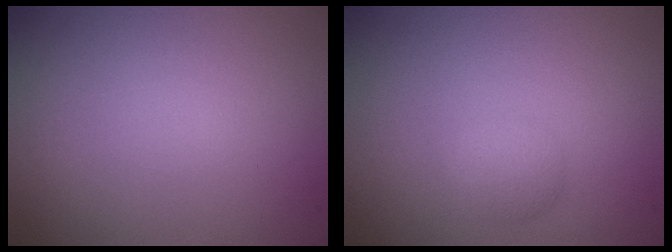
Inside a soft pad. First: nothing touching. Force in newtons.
{"total": 1.5, "press": 1.5, "slide": 0.1}